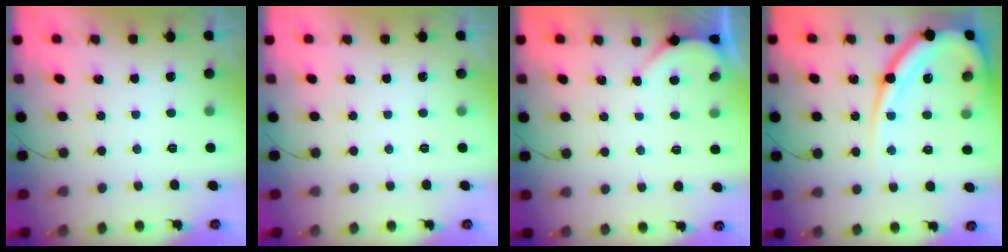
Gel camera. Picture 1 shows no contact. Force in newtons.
{"total": 0.0}
{"total": 2.1, "press": 2.1, "slide": 0.2}
{"total": 17.0, "press": 16.9, "slide": 1.3}